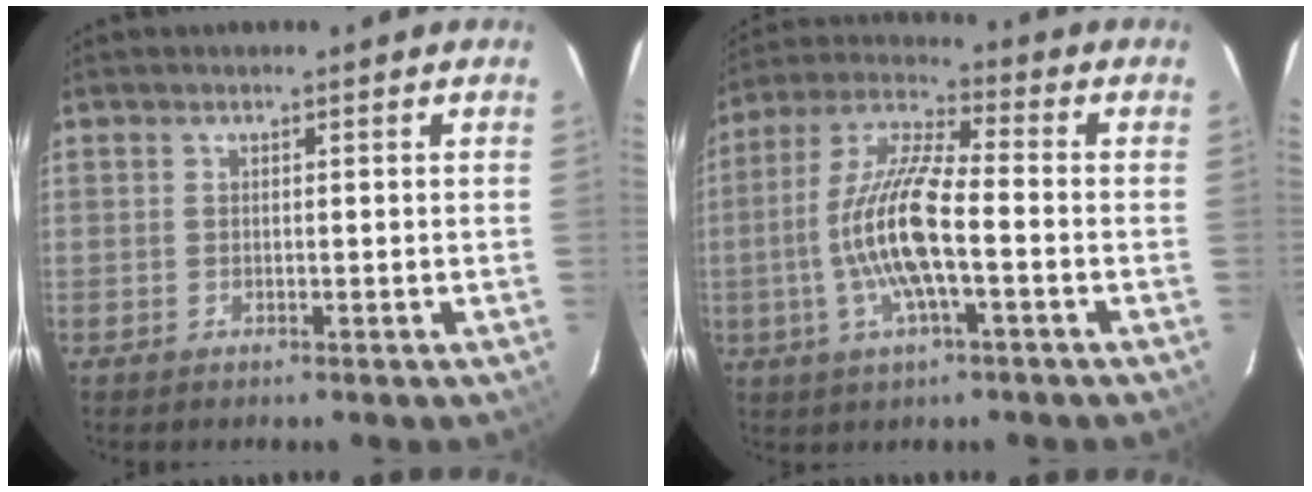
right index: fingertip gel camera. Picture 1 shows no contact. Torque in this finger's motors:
{"motor_torque": [2.14, 0.00, 1.05, 0.20]}